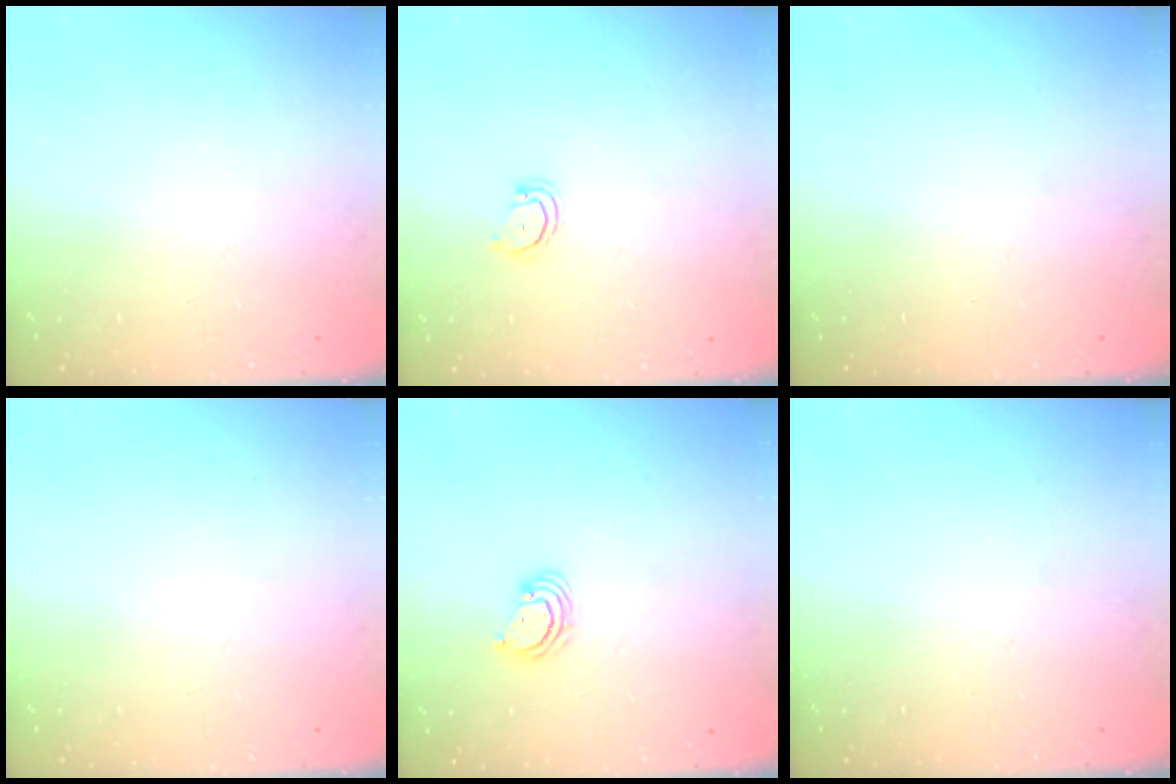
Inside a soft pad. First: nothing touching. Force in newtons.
{"total": 3.3, "press": 3.3, "slide": 0.2}
{"total": 0.0}
{"total": 0.0}
{"total": 2.8, "press": 2.8, "slide": 0.3}
{"total": 0.0}